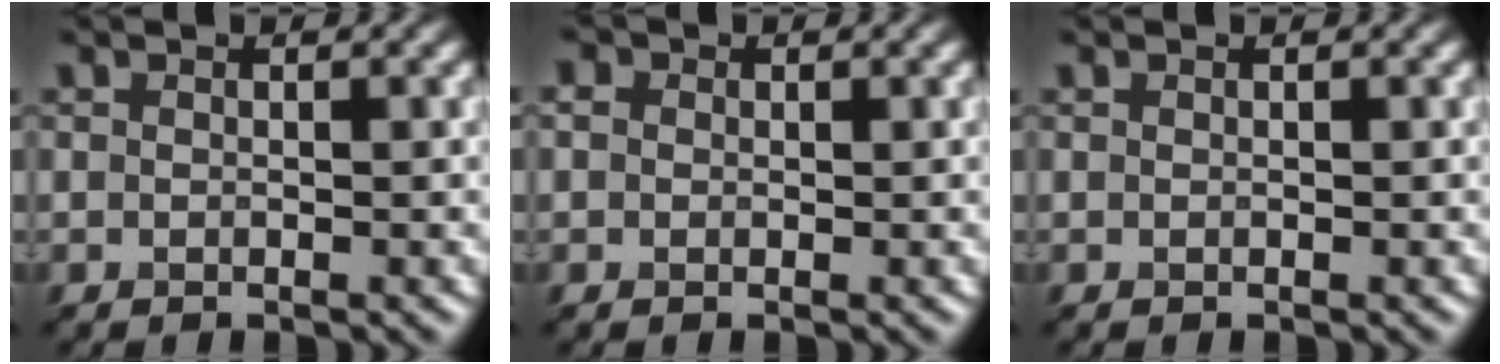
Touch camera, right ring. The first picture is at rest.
{"total": 1.1, "force": [0.5, 0.9, 0.4], "torque": [-0.010, 0.017, -0.002]}
{"total": 0.0}